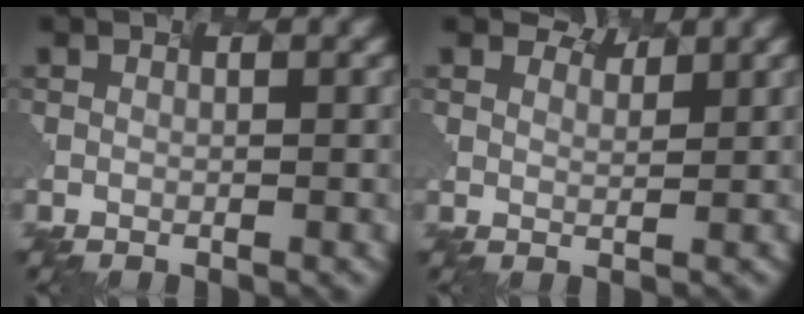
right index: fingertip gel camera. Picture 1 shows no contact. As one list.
[{"total": 2.6, "force": [2.4, 0.7, 0.1], "torque": [-0.011, -0.002, 0.040]}]